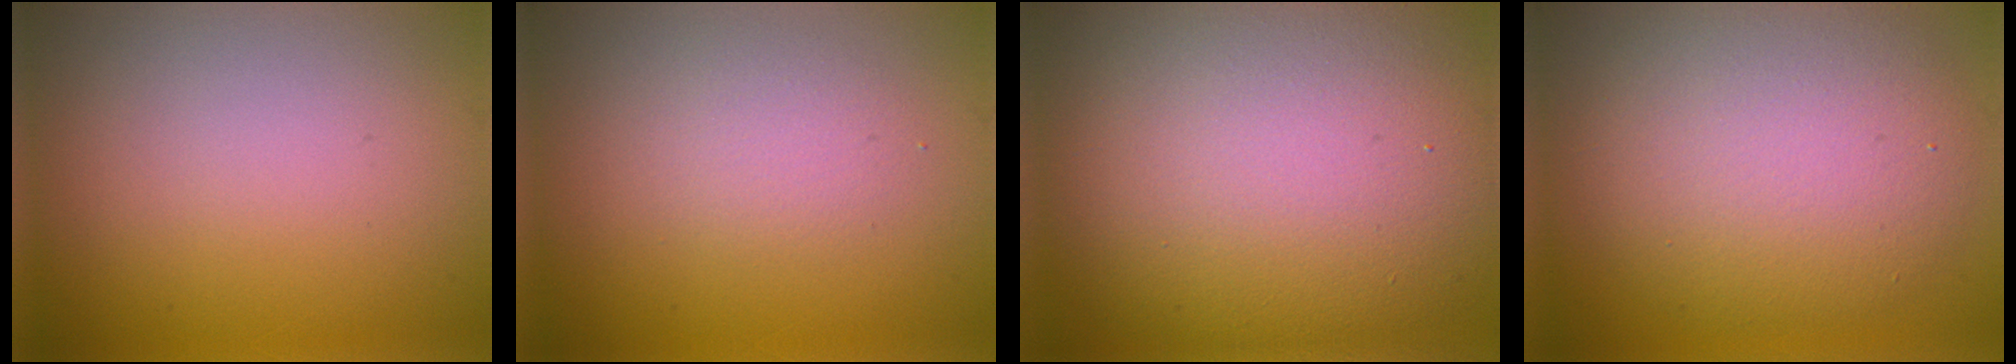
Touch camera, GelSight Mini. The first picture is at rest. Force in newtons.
{"total": 1.8, "press": 1.8, "slide": 0.1}
{"total": 16.3, "press": 16.2, "slide": 1.1}
{"total": 8.0, "press": 8.0, "slide": 0.5}